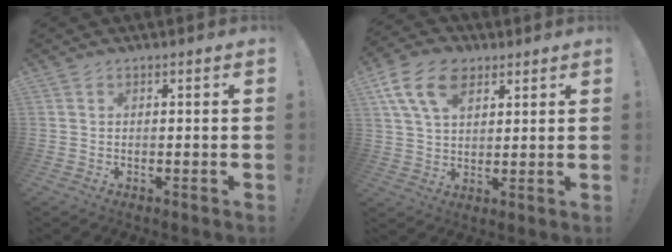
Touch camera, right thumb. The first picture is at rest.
{"total": 13.4, "force": [6.3, 8.6, 8.1], "torque": [-0.144, -0.015, 0.120]}